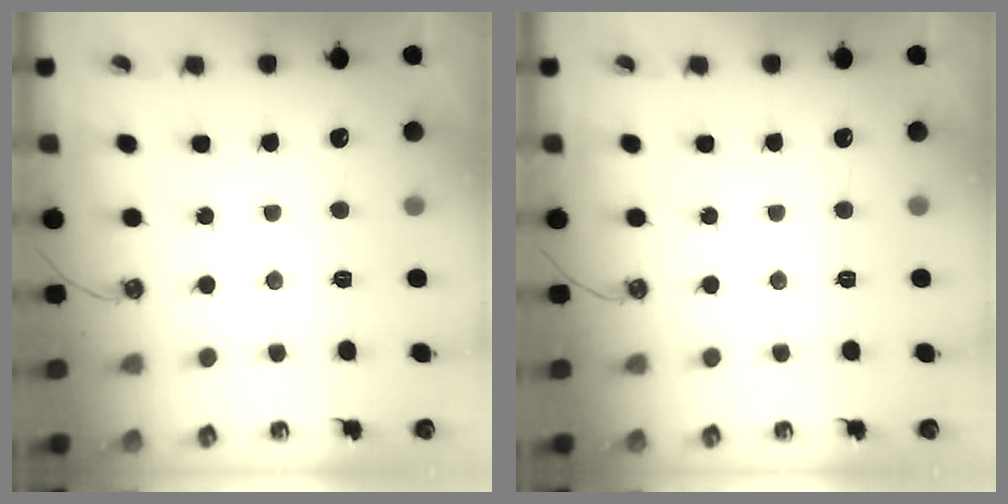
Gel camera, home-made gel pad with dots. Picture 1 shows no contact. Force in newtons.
{"total": 0.0}